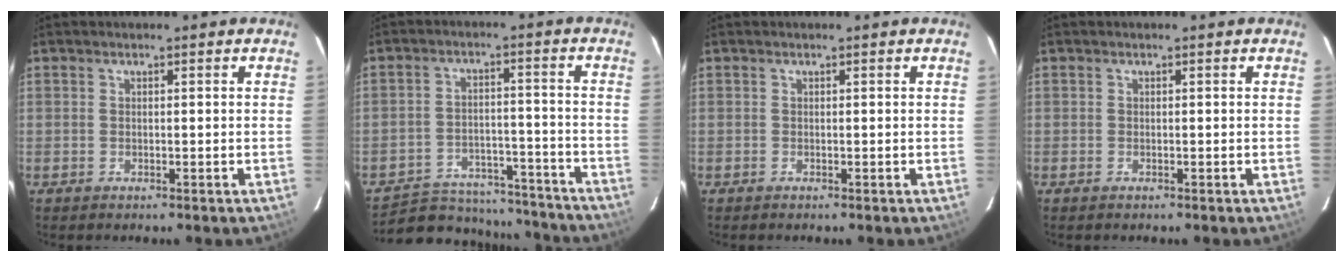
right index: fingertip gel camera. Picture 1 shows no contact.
{"total": 17.4, "force": [-15.2, 7.3, 4.4], "torque": [-0.106, 0.033, -0.191]}
{"total": 0.0}
{"total": 0.0}